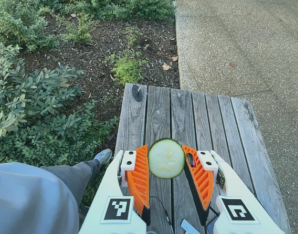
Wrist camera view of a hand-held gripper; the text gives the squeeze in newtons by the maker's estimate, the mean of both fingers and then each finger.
{"total": 6.5, "left": 6.2, "right": 6.8}